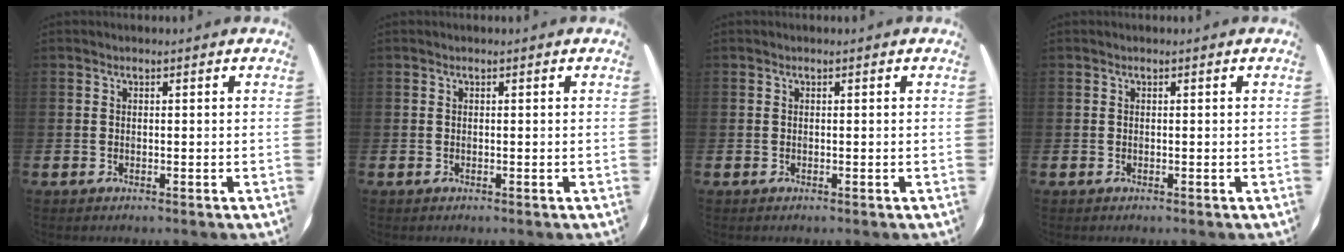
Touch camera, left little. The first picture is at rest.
{"total": 0.0}
{"total": 0.0}
{"total": 0.0}